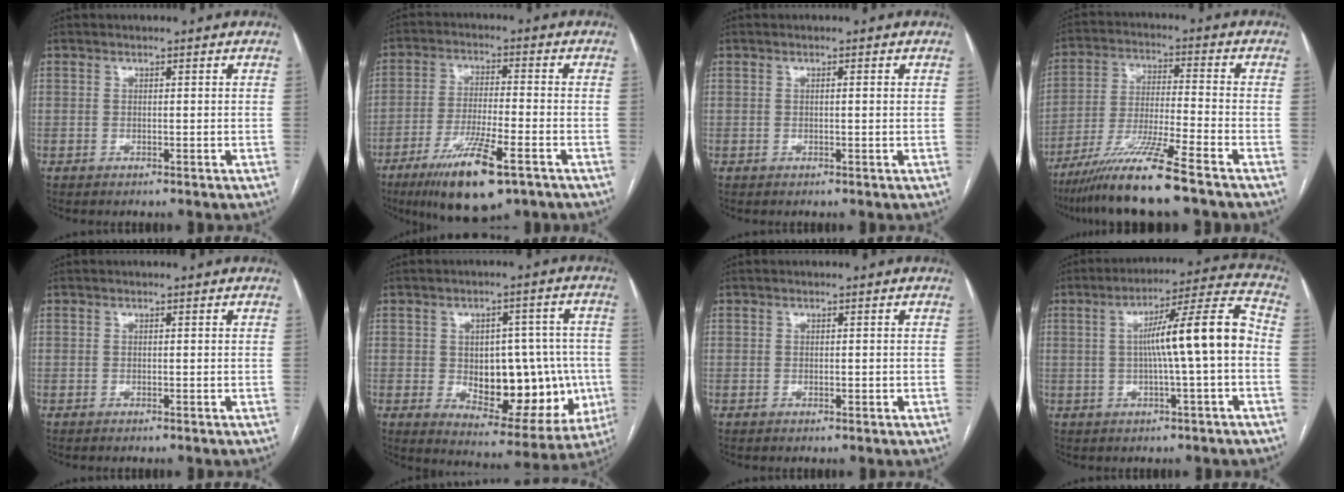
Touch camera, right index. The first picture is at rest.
{"total": 12.8, "force": [-7.3, 2.1, 10.2], "torque": [-0.190, -0.027, -0.122]}
{"total": 2.5, "force": [1.5, 0.2, 2.1], "torque": [-0.031, -0.014, 0.015]}
{"total": 12.5, "force": [-9.4, -1.2, 8.1], "torque": [-0.152, -0.031, -0.169]}
{"total": 0.0}
{"total": 16.9, "force": [-2.2, 8.7, 14.3], "torque": [-0.186, 0.017, -0.004]}
{"total": 0.7, "force": [-0.2, 0.3, 0.6], "torque": [-0.010, -0.001, -0.001]}
{"total": 12.0, "force": [-0.5, -0.1, 12.0], "torque": [-0.186, 0.026, -0.012]}